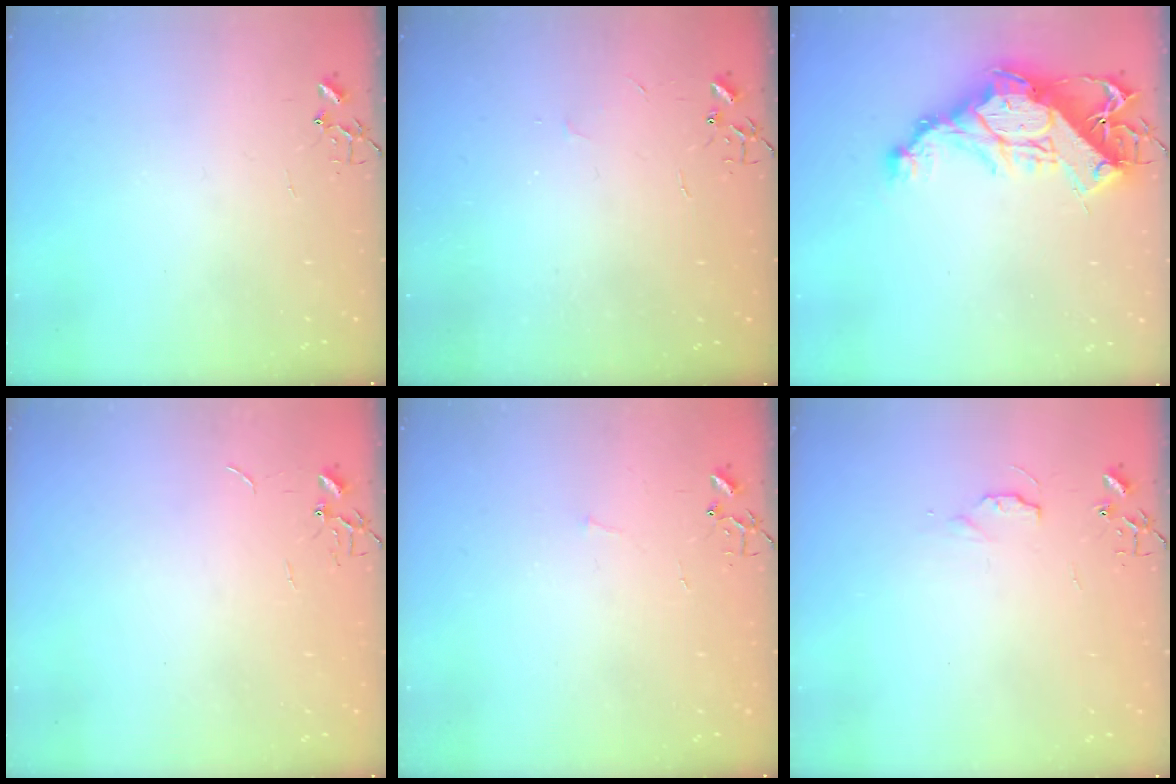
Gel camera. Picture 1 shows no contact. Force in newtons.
{"total": 2.3, "press": 2.3, "slide": 0.3}
{"total": 17.8, "press": 17.8, "slide": 1.8}
{"total": 0.8, "press": 0.8, "slide": 0.2}
{"total": 2.8, "press": 2.8, "slide": 0.3}
{"total": 3.6, "press": 3.6, "slide": 0.4}